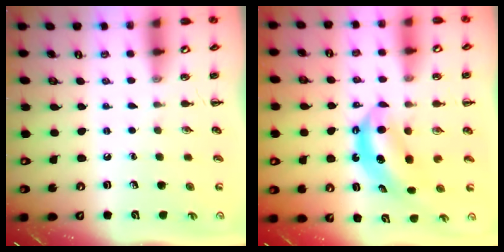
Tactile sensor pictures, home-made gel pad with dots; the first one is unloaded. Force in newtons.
{"total": 6.1, "press": 6.1, "slide": 0.6}